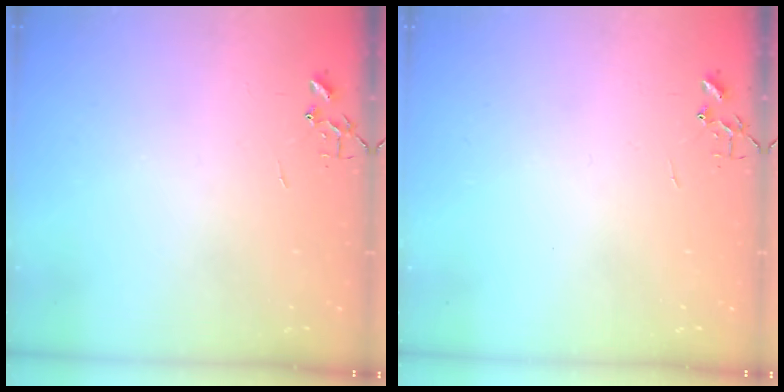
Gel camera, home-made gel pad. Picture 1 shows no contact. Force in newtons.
{"total": 0.0}